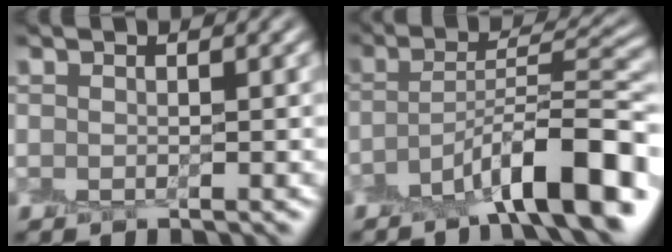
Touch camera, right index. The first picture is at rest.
{"total": 10.0, "force": [-5.3, 2.3, 8.2], "torque": [-0.119, 0.018, -0.091]}